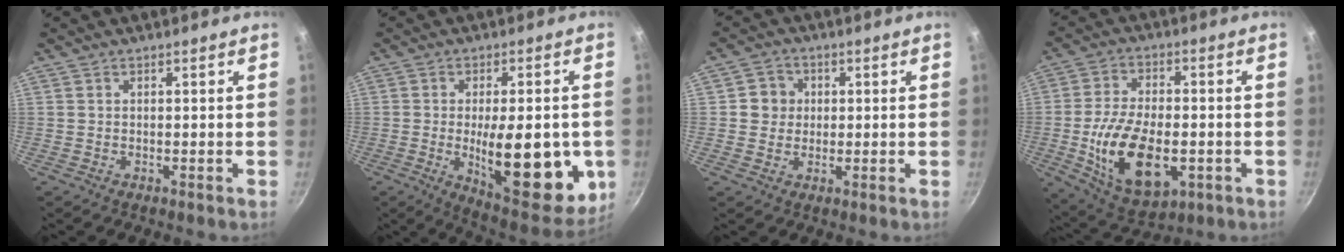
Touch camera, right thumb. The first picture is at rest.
{"total": 21.7, "force": [-3.6, 8.6, 19.6], "torque": [-0.231, -0.013, -0.039]}
{"total": 4.6, "force": [0.5, 4.4, 1.3], "torque": [0.012, 0.004, 0.000]}
{"total": 17.3, "force": [-3.7, 9.5, 14.0], "torque": [-0.242, 0.005, -0.052]}